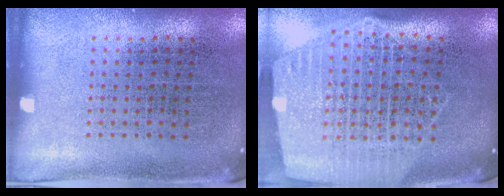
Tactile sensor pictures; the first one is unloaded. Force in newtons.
{"total": 2.6, "press": 2.2, "slide": 1.4}